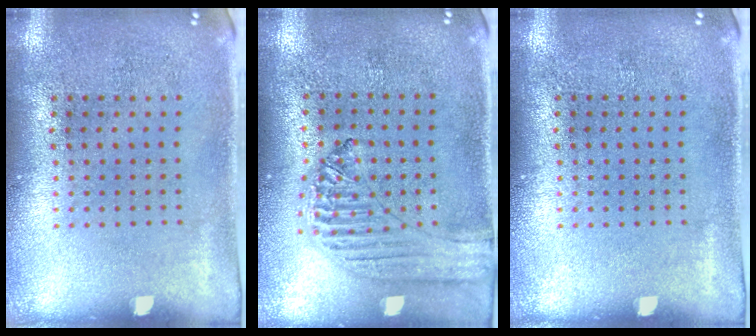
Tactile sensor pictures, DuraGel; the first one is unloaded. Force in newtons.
{"total": 1.2, "press": 1.2, "slide": 0.2}
{"total": 0.0}